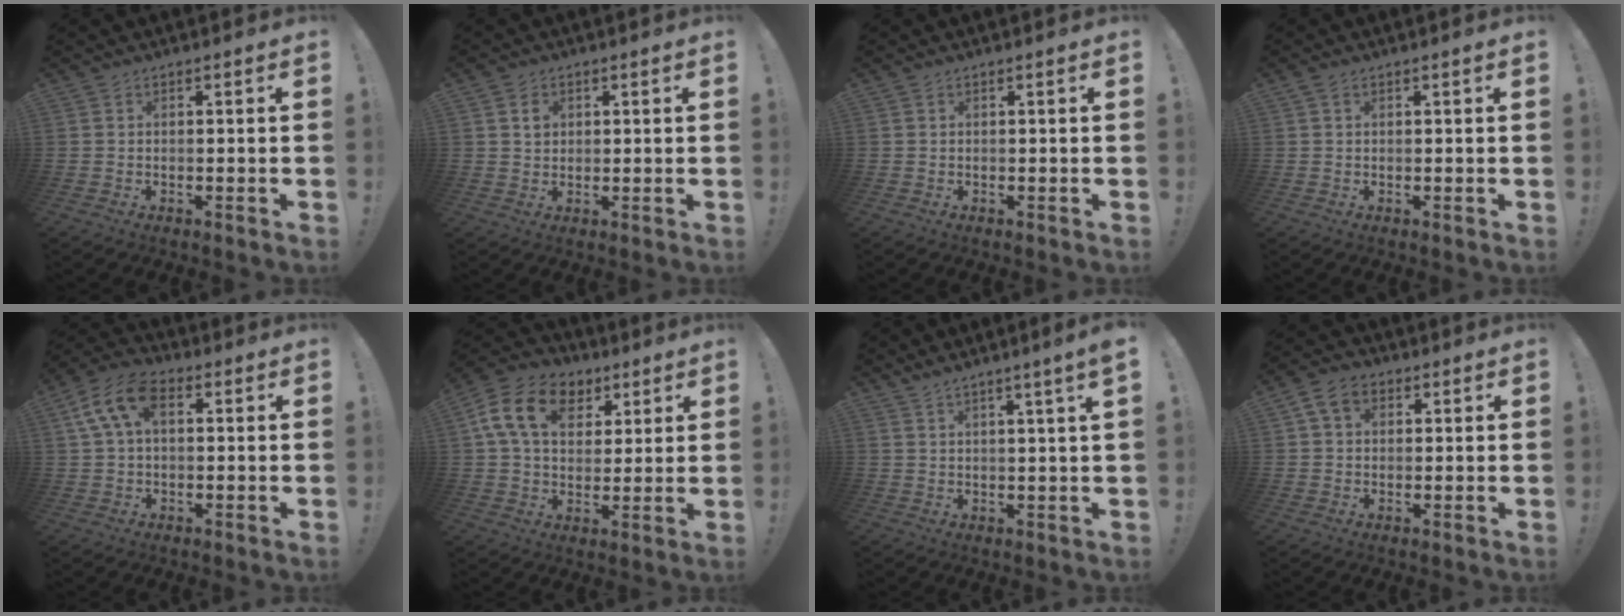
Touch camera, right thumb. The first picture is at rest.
{"total": 3.2, "force": [1.3, 2.7, 1.3], "torque": [-0.008, -0.005, 0.019]}
{"total": 0.0}
{"total": 0.8, "force": [0.3, 0.3, 0.7], "torque": [-0.020, 0.004, 0.007]}
{"total": 11.6, "force": [3.2, 7.1, 8.6], "torque": [-0.178, 0.005, 0.062]}
{"total": 16.3, "force": [6.4, 11.5, 9.6], "torque": [-0.156, -0.012, 0.124]}
{"total": 4.3, "force": [2.7, -0.9, 3.2], "torque": [-0.045, -0.017, 0.041]}
{"total": 6.8, "force": [2.5, 4.8, 4.1], "torque": [-0.071, 0.008, 0.051]}